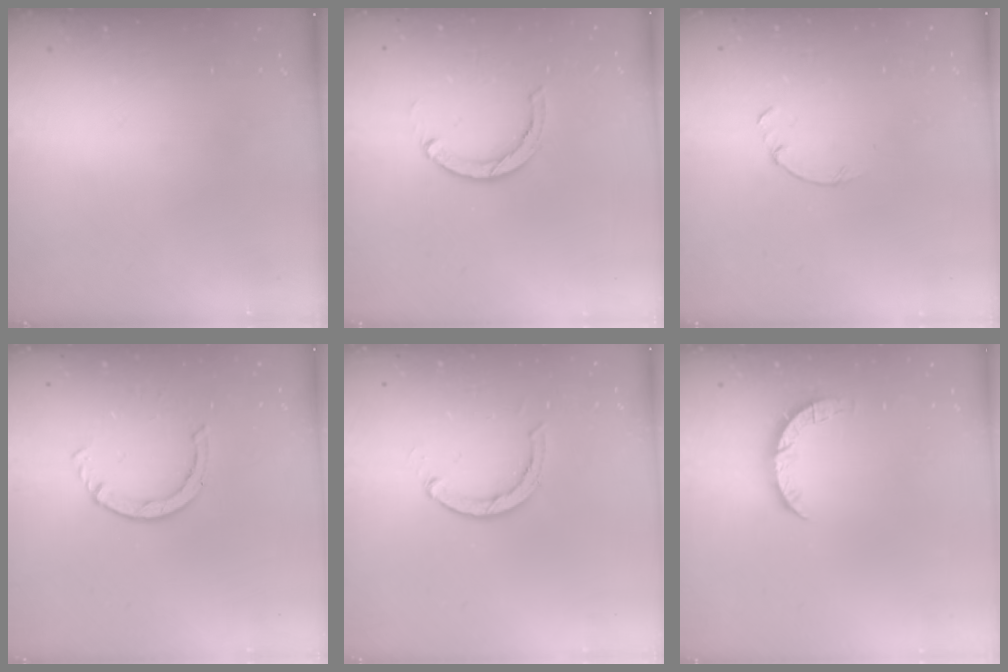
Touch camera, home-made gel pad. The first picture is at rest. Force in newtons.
{"total": 3.9, "press": 3.8, "slide": 0.4}
{"total": 0.0}
{"total": 2.2, "press": 2.2, "slide": 0.4}
{"total": 2.9, "press": 2.9, "slide": 0.4}
{"total": 4.4, "press": 4.4, "slide": 0.3}